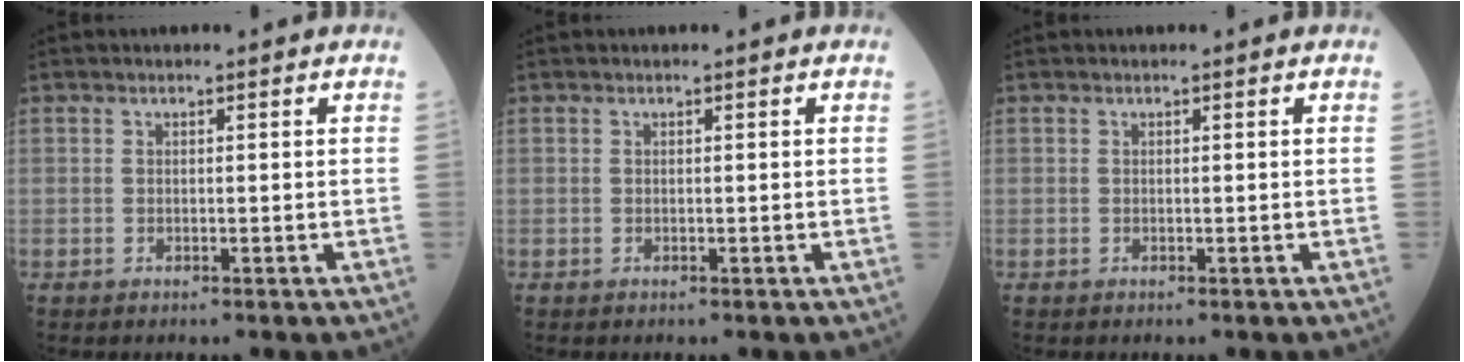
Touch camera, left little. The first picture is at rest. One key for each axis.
{"total": 0.0}
{"total": 0.0}